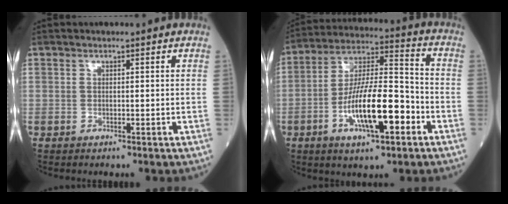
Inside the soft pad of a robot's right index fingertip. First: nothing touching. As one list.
[{"total": 14.8, "force": [-5.3, 3.5, 13.4], "torque": [-0.250, 0.004, -0.091]}]